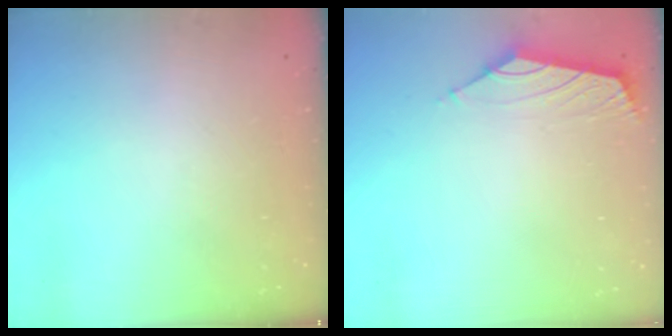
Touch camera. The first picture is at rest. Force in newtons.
{"total": 1.6, "press": 1.5, "slide": 0.7}